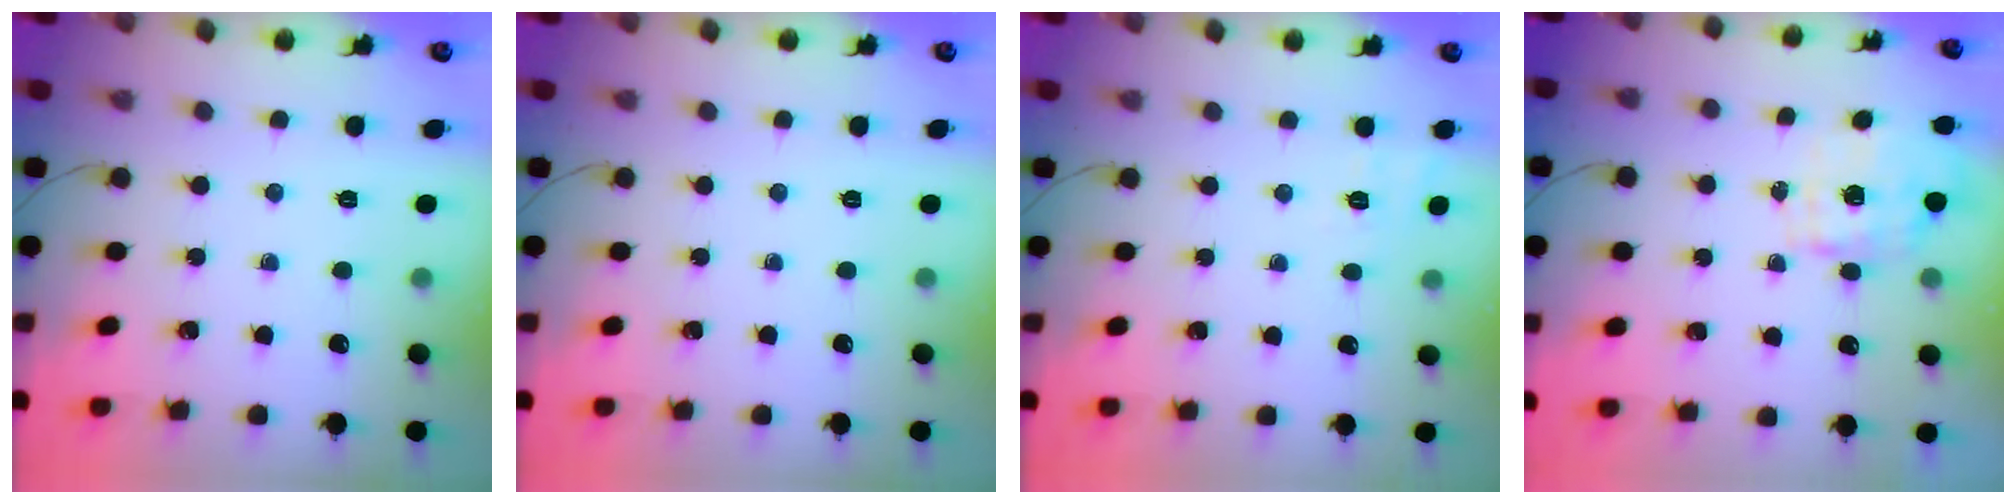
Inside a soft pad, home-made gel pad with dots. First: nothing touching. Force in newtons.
{"total": 0.0}
{"total": 2.3, "press": 0.9, "slide": 2.1}
{"total": 1.1, "press": 1.0, "slide": 0.5}